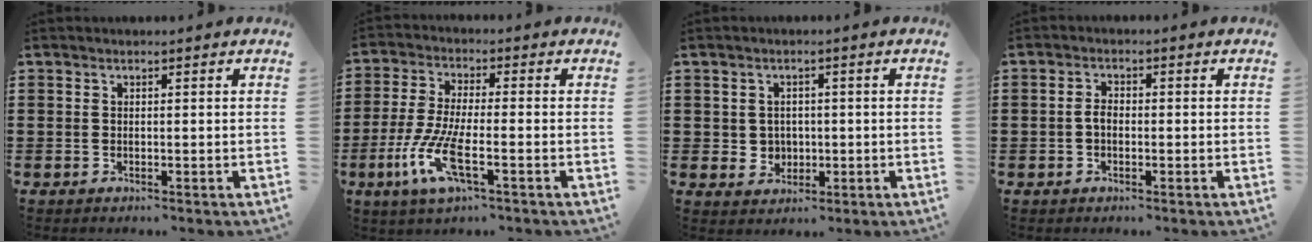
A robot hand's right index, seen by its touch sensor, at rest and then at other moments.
{"total": 8.4, "force": [-3.6, 2.0, 7.3], "torque": [-0.173, -0.018, -0.072]}
{"total": 2.7, "force": [0.1, 2.6, 0.7], "torque": [-0.025, 0.009, -0.001]}
{"total": 2.0, "force": [-0.5, 1.1, 1.6], "torque": [-0.039, 0.000, -0.012]}